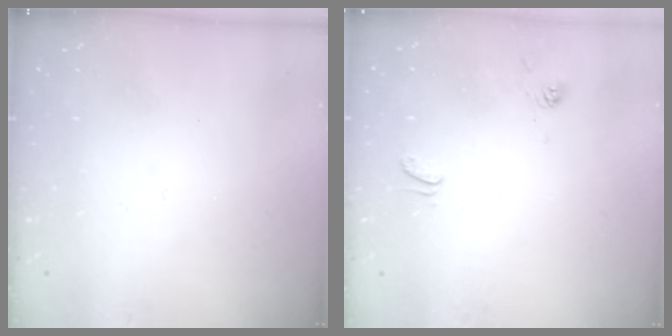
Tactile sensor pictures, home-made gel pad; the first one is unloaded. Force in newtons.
{"total": 1.7, "press": 1.6, "slide": 0.6}